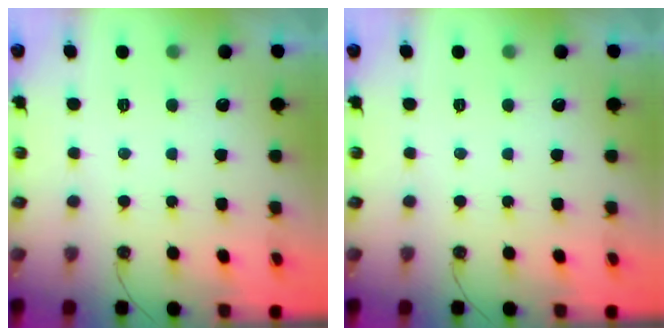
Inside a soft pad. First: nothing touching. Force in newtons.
{"total": 0.0}